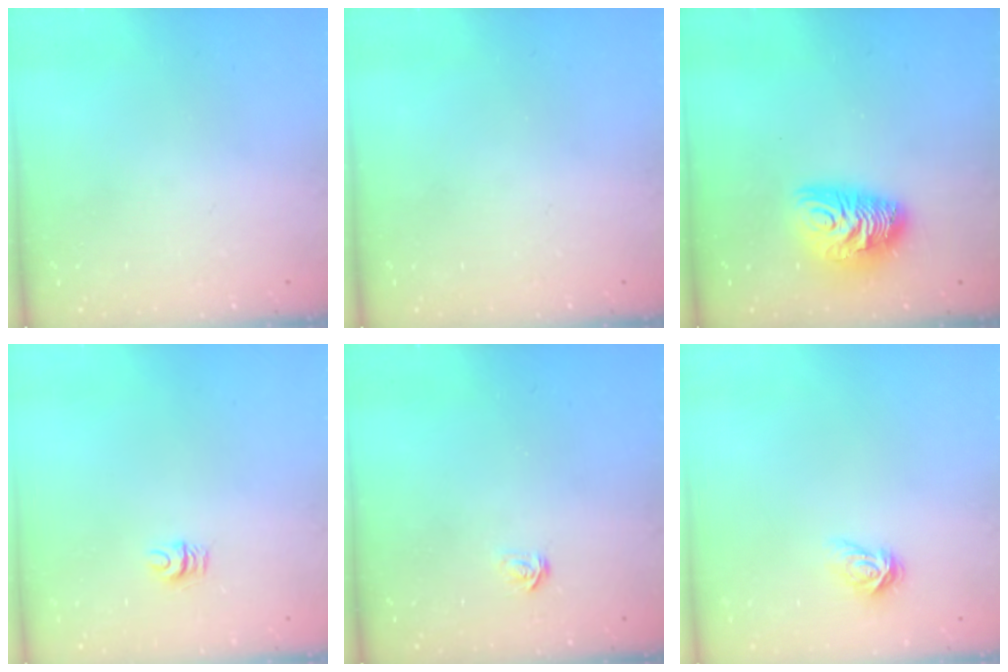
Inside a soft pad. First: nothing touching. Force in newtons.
{"total": 0.0}
{"total": 10.4, "press": 10.4, "slide": 0.6}
{"total": 4.6, "press": 4.5, "slide": 0.5}
{"total": 2.1, "press": 2.1, "slide": 0.2}
{"total": 4.8, "press": 4.8, "slide": 0.3}